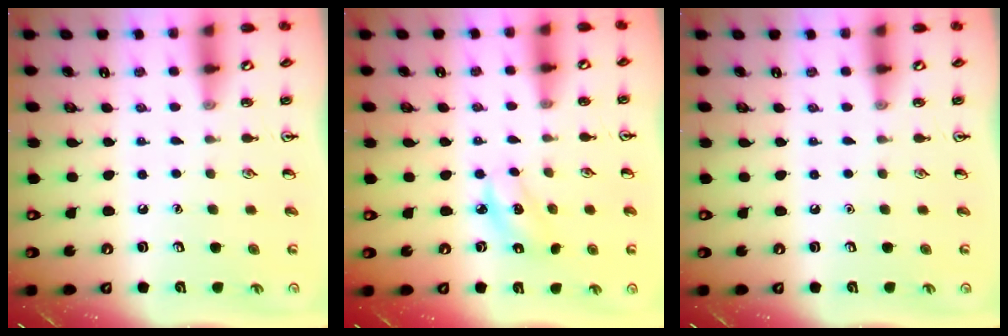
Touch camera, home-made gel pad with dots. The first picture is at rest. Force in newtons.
{"total": 3.3, "press": 3.2, "slide": 0.5}
{"total": 0.0}